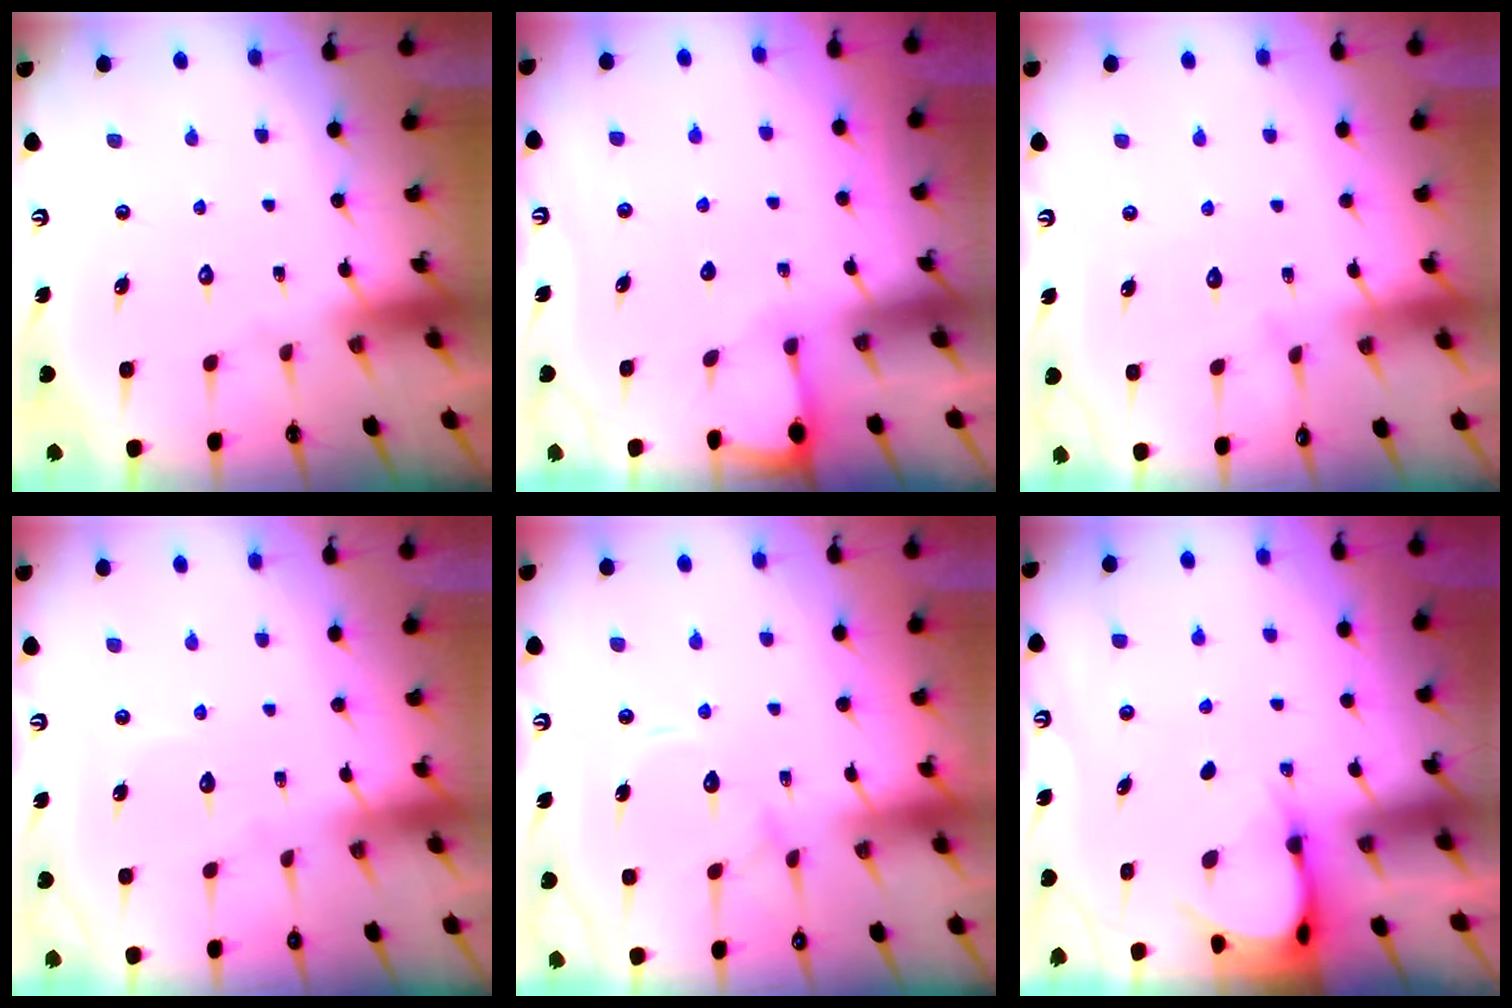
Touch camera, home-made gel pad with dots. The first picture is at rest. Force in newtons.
{"total": 2.7, "press": 2.7, "slide": 0.3}
{"total": 3.9, "press": 3.9, "slide": 0.4}
{"total": 2.8, "press": 2.8, "slide": 0.3}
{"total": 9.5, "press": 9.5, "slide": 0.8}
{"total": 4.0, "press": 4.0, "slide": 0.3}